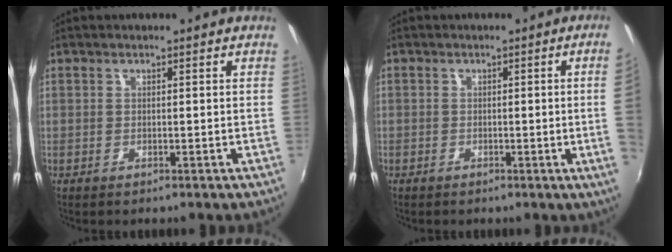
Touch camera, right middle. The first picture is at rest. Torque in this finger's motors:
{"motor_torque": [1.05, -1.09, -0.71, -0.21]}